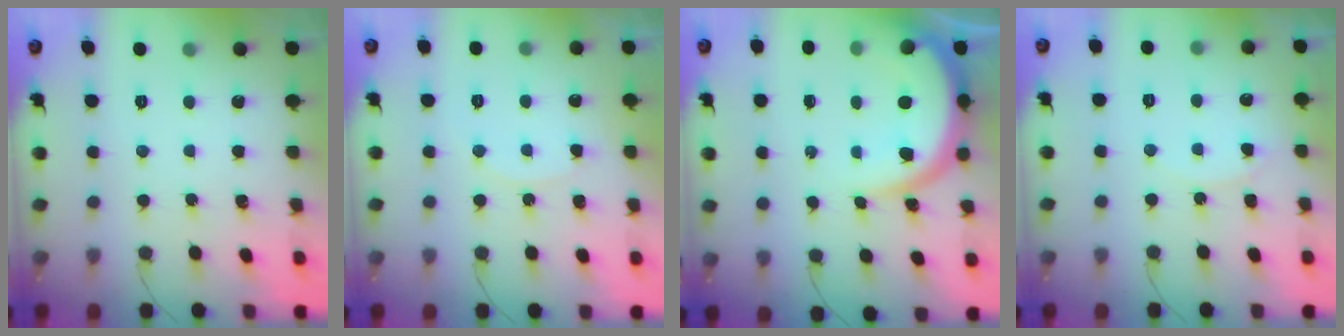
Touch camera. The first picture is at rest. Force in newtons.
{"total": 6.6, "press": 6.6, "slide": 0.5}
{"total": 12.0, "press": 12.0, "slide": 1.2}
{"total": 5.8, "press": 5.8, "slide": 0.6}